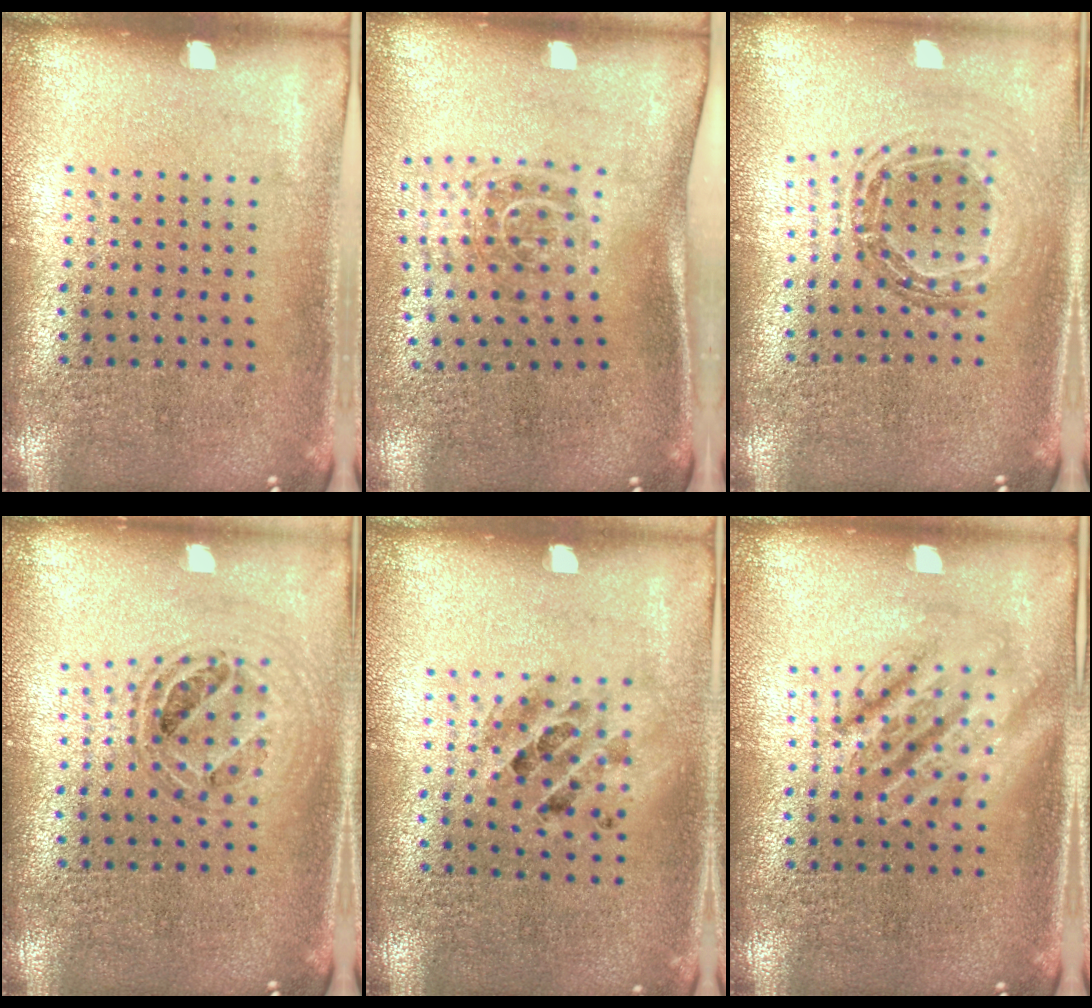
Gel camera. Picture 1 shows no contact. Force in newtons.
{"total": 1.8, "press": 1.2, "slide": 1.4}
{"total": 0.9, "press": 0.9, "slide": 0.0}
{"total": 0.8, "press": 0.8, "slide": 0.0}
{"total": 1.2, "press": 1.1, "slide": 0.4}
{"total": 2.7, "press": 2.7, "slide": 0.3}